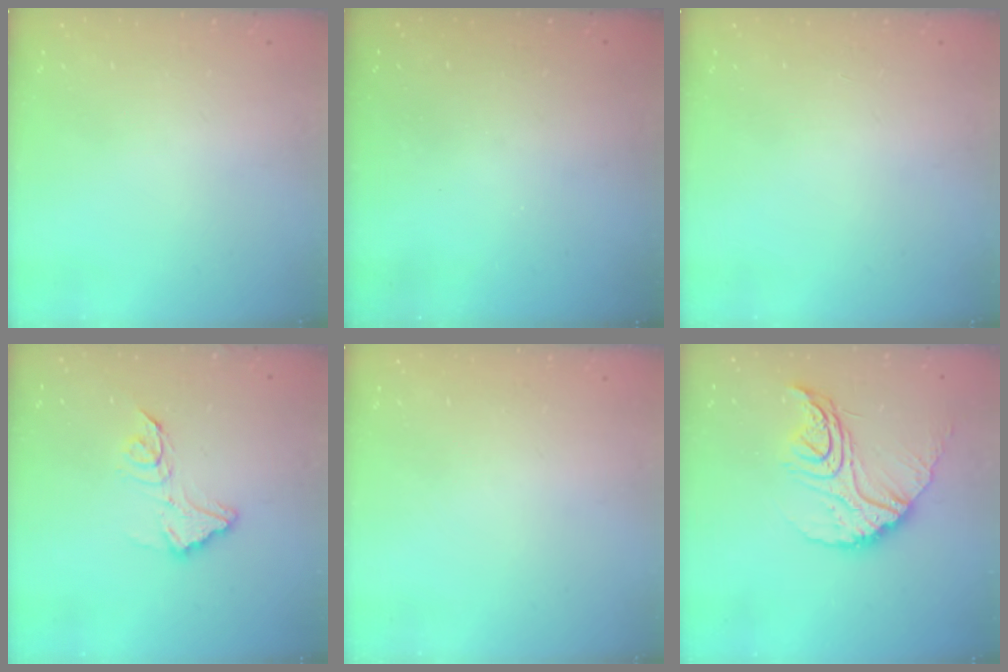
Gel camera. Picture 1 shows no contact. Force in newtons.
{"total": 3.1, "press": 3.1, "slide": 0.1}
{"total": 0.0}
{"total": 11.7, "press": 11.6, "slide": 0.9}
{"total": 0.0}
{"total": 16.2, "press": 16.2, "slide": 1.2}